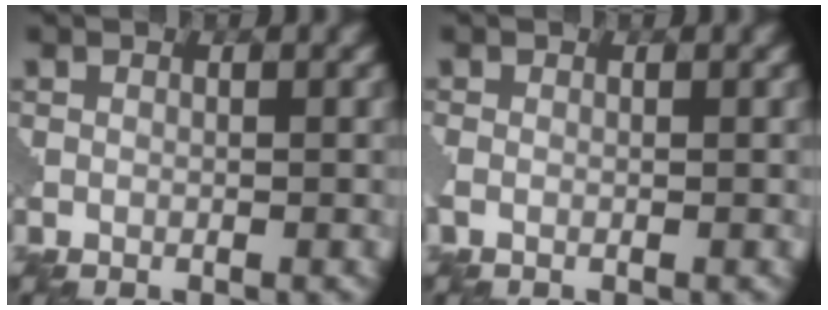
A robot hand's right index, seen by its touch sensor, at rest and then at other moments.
{"total": 0.8, "force": [-0.3, 0.4, 0.7], "torque": [-0.018, -0.005, -0.008]}